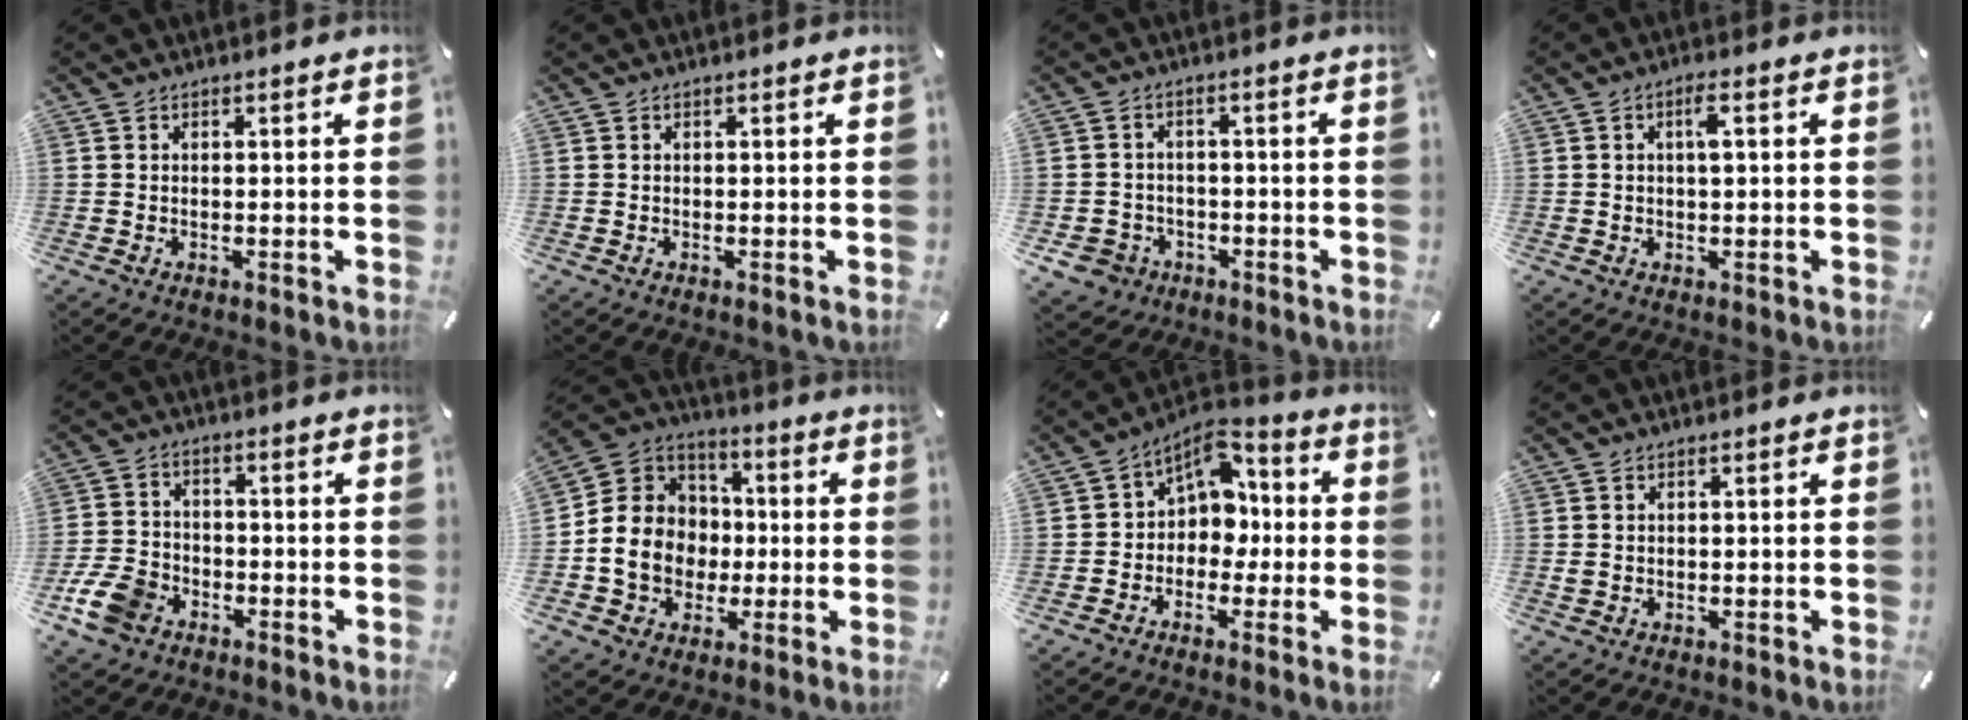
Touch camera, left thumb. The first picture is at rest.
{"total": 0.0}
{"total": 6.3, "force": [-2.8, 5.4, 1.7], "torque": [-0.056, 0.018, -0.053]}
{"total": 3.4, "force": [0.8, 1.1, 3.1], "torque": [-0.054, 0.003, 0.009]}
{"total": 9.1, "force": [-4.7, 6.6, 4.3], "torque": [-0.099, 0.026, -0.087]}
{"total": 13.7, "force": [-2.8, 12.5, 4.8], "torque": [-0.107, 0.021, -0.046]}
{"total": 8.6, "force": [1.7, 7.4, 4.1], "torque": [-0.067, -0.011, 0.033]}
{"total": 0.9, "force": [0.3, 0.8, 0.3], "torque": [-0.006, 0.004, 0.005]}